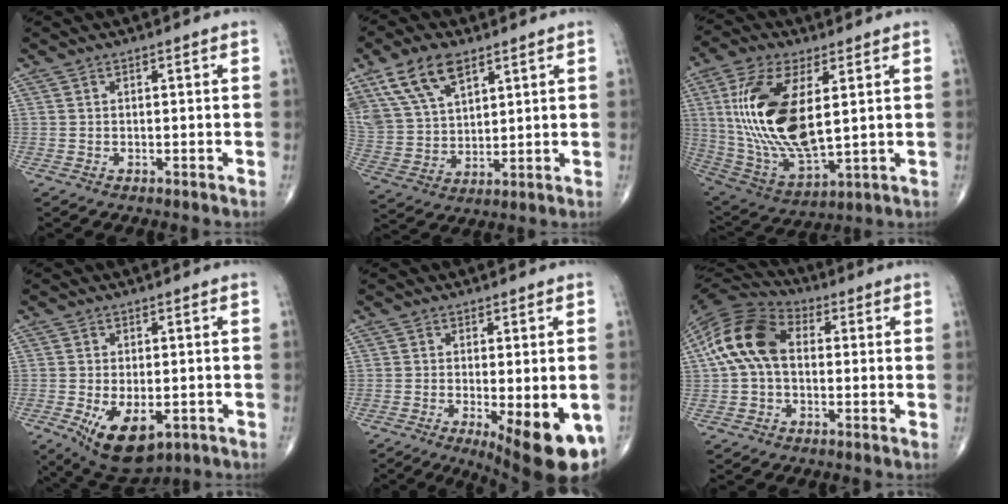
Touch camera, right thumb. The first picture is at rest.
{"total": 13.2, "force": [7.9, 6.9, 8.0], "torque": [-0.142, -0.019, 0.161]}
{"total": 21.1, "force": [3.6, 9.5, 18.5], "torque": [-0.380, -0.023, 0.077]}
{"total": 10.6, "force": [-3.7, 5.6, 8.2], "torque": [-0.125, -0.008, -0.043]}
{"total": 15.0, "force": [-5.7, 4.8, 13.0], "torque": [-0.141, -0.018, -0.071]}
{"total": 13.5, "force": [1.2, 8.9, 10.0], "torque": [-0.196, 0.035, 0.010]}